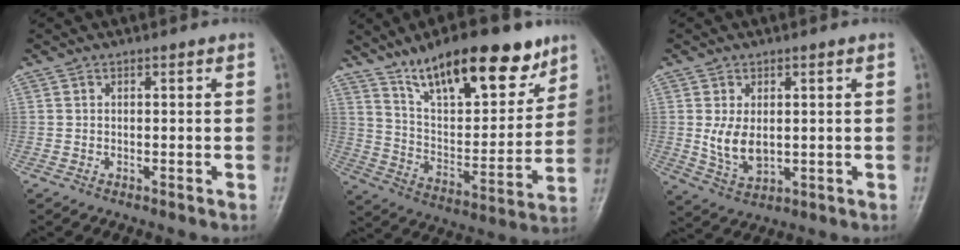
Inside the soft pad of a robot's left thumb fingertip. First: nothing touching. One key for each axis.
{"total": 22.0, "fx": 14.7, "fy": 8.3, "fz": 14.2, "tx": -0.176, "ty": -0.061, "tz": 0.247}
{"total": 6.2, "fx": 0.5, "fy": 3.8, "fz": 4.9, "tx": -0.083, "ty": -0.013, "tz": 0.022}